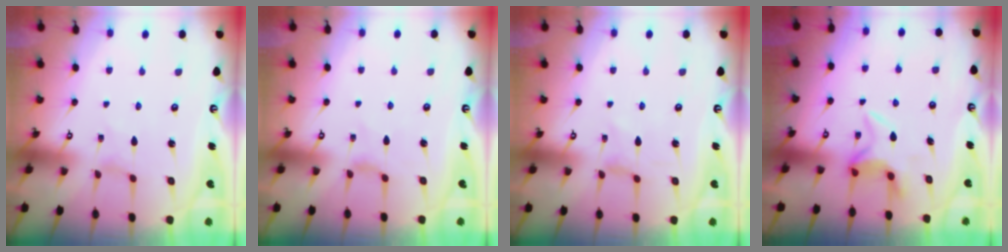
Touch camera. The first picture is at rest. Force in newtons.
{"total": 0.8, "press": 0.7, "slide": 0.4}
{"total": 0.0}
{"total": 5.0, "press": 4.8, "slide": 1.3}